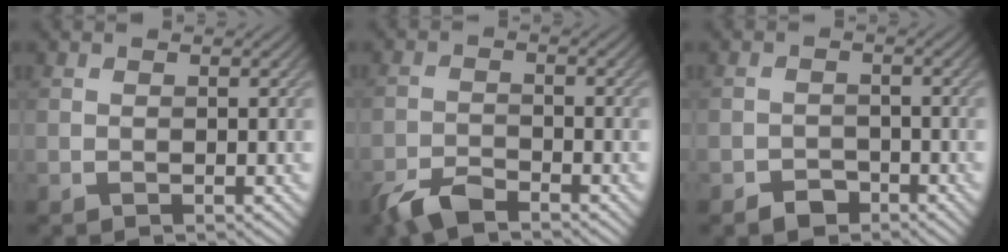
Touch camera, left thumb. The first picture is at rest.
{"total": 4.2, "force": [-3.5, 1.1, 2.0], "torque": [-0.043, -0.003, -0.076]}
{"total": 2.3, "force": [-1.8, 1.3, 0.6], "torque": [-0.005, 0.004, -0.038]}